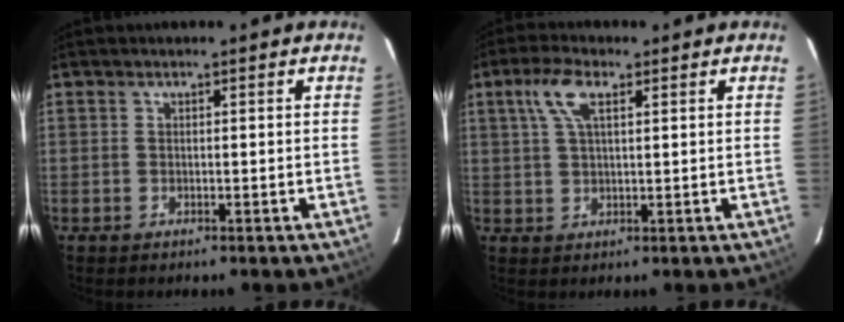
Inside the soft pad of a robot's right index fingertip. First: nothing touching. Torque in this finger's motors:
{"motor_torque": [0.12, 0.08, 0.33, 0.08]}